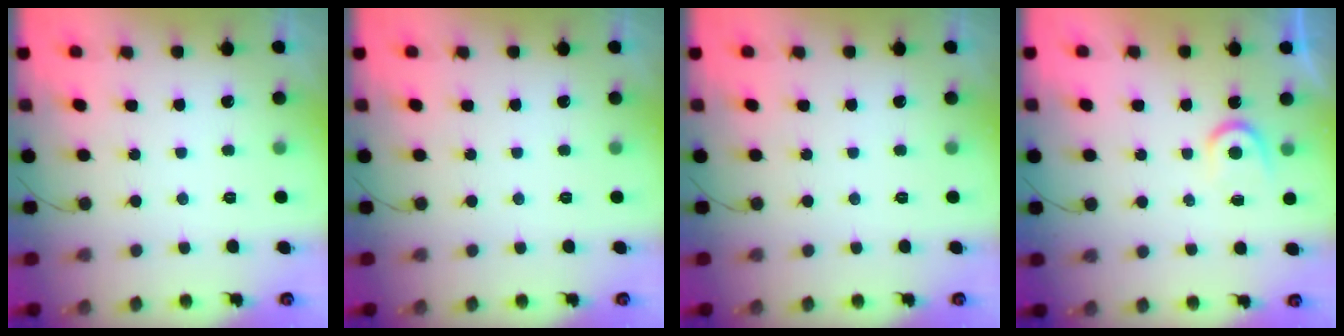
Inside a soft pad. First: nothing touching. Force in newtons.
{"total": 0.0}
{"total": 0.0}
{"total": 3.7, "press": 3.7, "slide": 0.5}